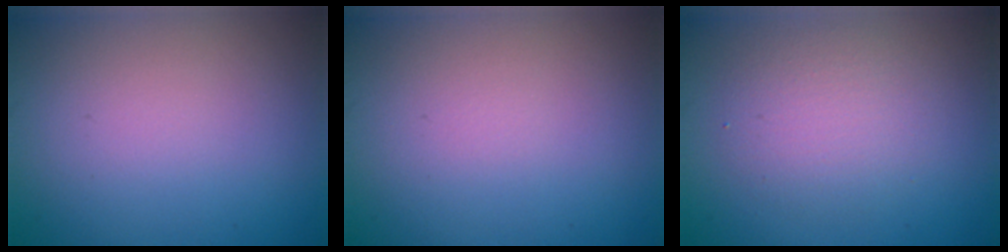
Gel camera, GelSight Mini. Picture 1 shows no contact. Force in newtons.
{"total": 0.0}
{"total": 3.1, "press": 3.1, "slide": 0.1}